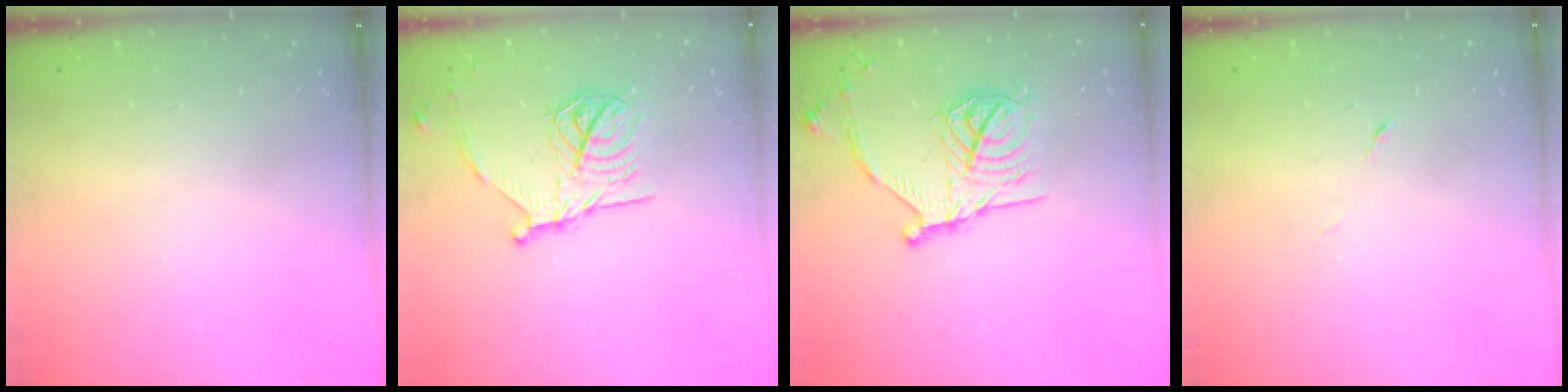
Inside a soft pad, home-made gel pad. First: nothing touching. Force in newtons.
{"total": 16.4, "press": 16.4, "slide": 0.9}
{"total": 18.2, "press": 18.2, "slide": 1.2}
{"total": 2.9, "press": 2.7, "slide": 1.0}